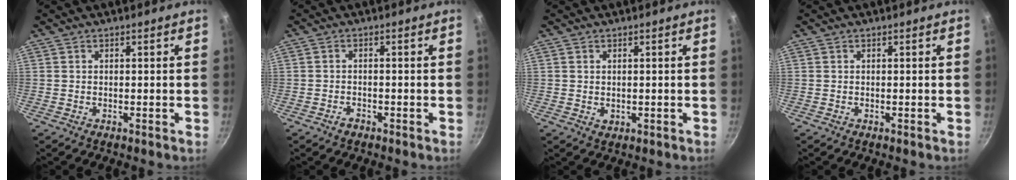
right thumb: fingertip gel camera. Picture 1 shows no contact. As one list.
[{"total": 1.3, "force": [-0.8, 0.8, 0.6], "torque": [-0.015, 0.005, -0.016]}, {"total": 1.0, "force": [0.3, 0.8, 0.5], "torque": [-0.006, -0.004, 0.005]}, {"total": 0.0}]